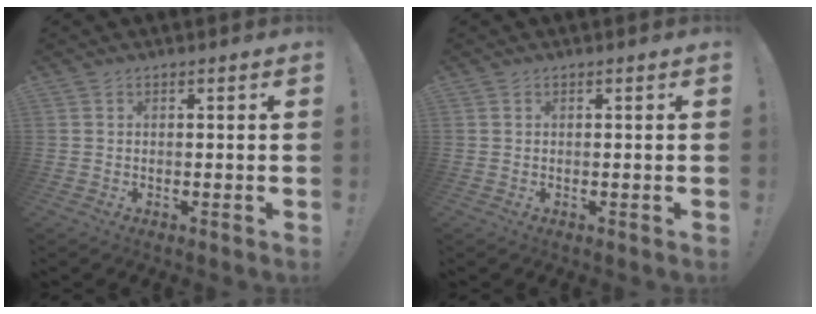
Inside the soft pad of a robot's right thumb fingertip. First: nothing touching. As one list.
[{"total": 0.0}]